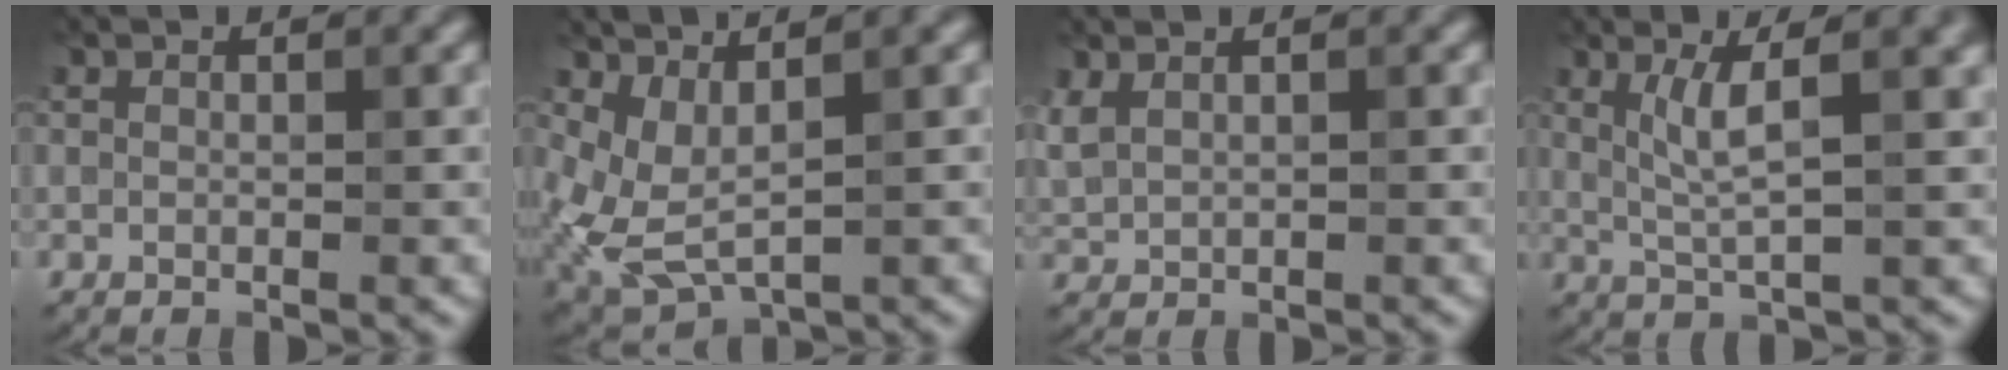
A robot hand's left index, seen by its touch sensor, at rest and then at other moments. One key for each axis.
{"total": 3.4, "fx": 0.4, "fy": 1.4, "fz": 3.1, "tx": -0.086, "ty": -0.012, "tz": 0.017}
{"total": 0.7, "fx": 0.6, "fy": 0.3, "fz": -0.1, "tx": -0.007, "ty": 0.001, "tz": 0.019}
{"total": 3.8, "fx": 1.2, "fy": 0.4, "fz": 3.5, "tx": -0.068, "ty": 0.002, "tz": 0.024}